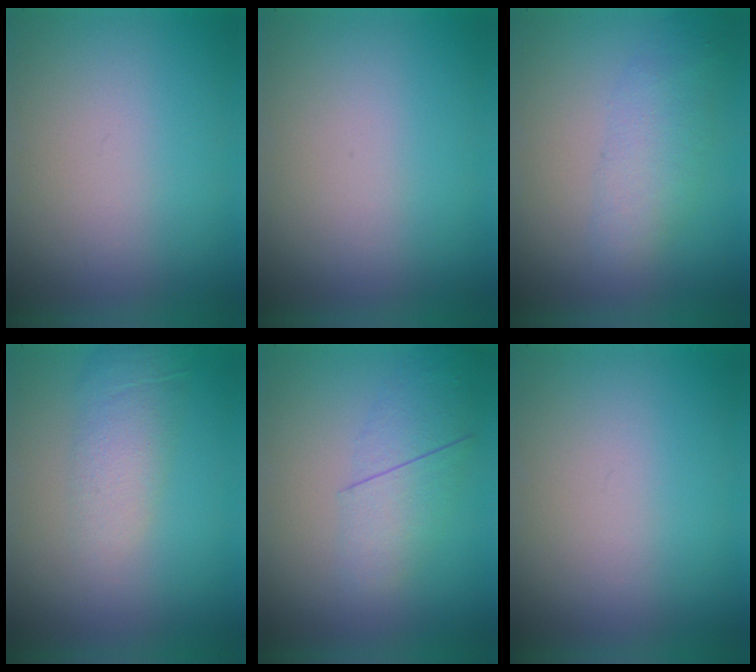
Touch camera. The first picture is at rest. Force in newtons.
{"total": 0.0}
{"total": 2.2}
{"total": 1.0}
{"total": 2.2}
{"total": 0.0}